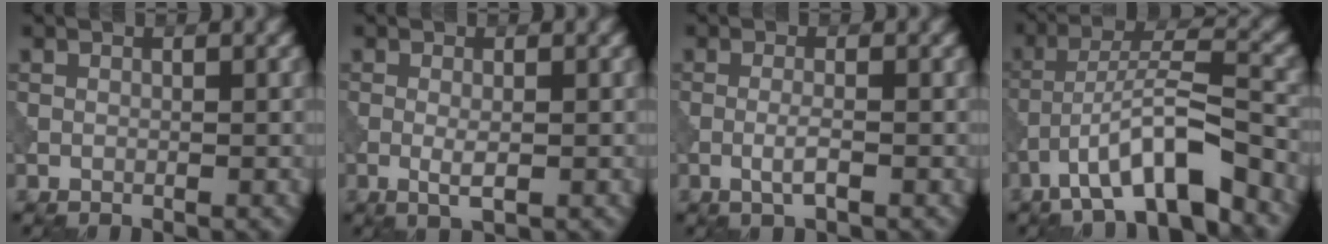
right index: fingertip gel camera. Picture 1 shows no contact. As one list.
[{"total": 1.9, "force": [-0.4, 0.4, 1.8], "torque": [-0.034, -0.003, -0.009]}, {"total": 1.8, "force": [-0.6, 0.2, 1.6], "torque": [-0.034, 0.001, -0.018]}, {"total": 7.8, "force": [-4.9, 1.5, 5.9], "torque": [-0.099, 0.018, -0.083]}]